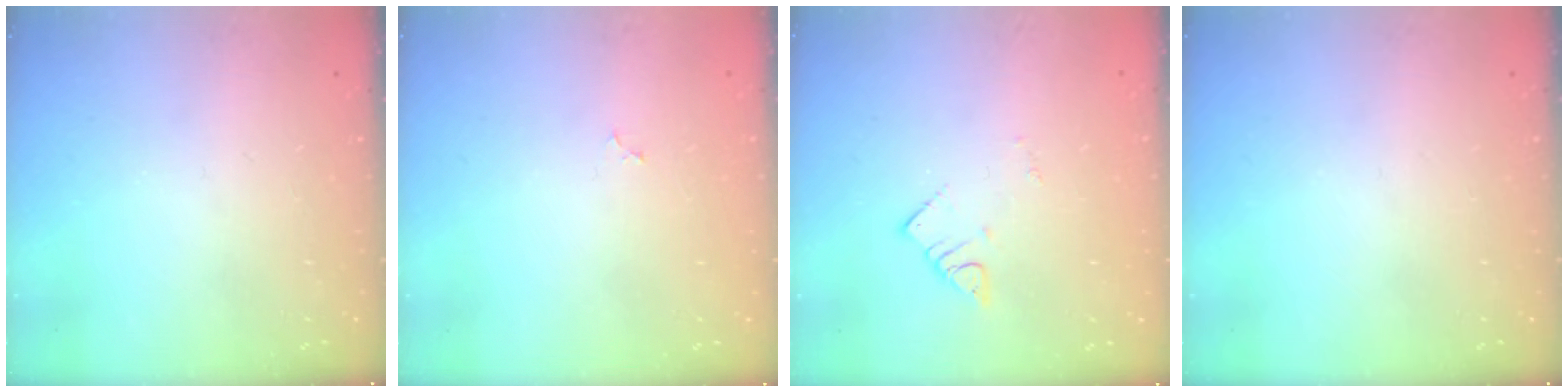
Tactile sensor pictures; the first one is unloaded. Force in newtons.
{"total": 2.3, "press": 2.3, "slide": 0.2}
{"total": 2.6, "press": 2.6, "slide": 0.1}
{"total": 0.0}